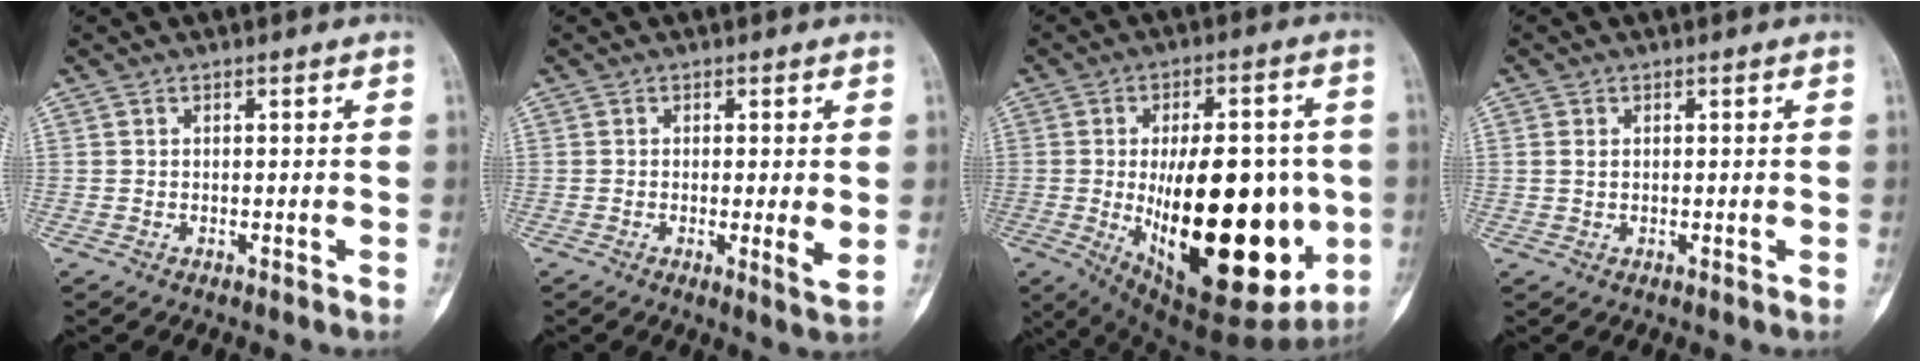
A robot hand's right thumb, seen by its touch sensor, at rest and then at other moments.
{"total": 3.7, "force": [0.0, 0.5, 3.6], "torque": [-0.065, -0.013, -0.005]}
{"total": 29.1, "force": [-4.0, 13.2, 25.7], "torque": [-0.350, -0.021, -0.031]}
{"total": 1.3, "force": [0.3, 1.0, 0.8], "torque": [-0.017, 0.000, 0.006]}